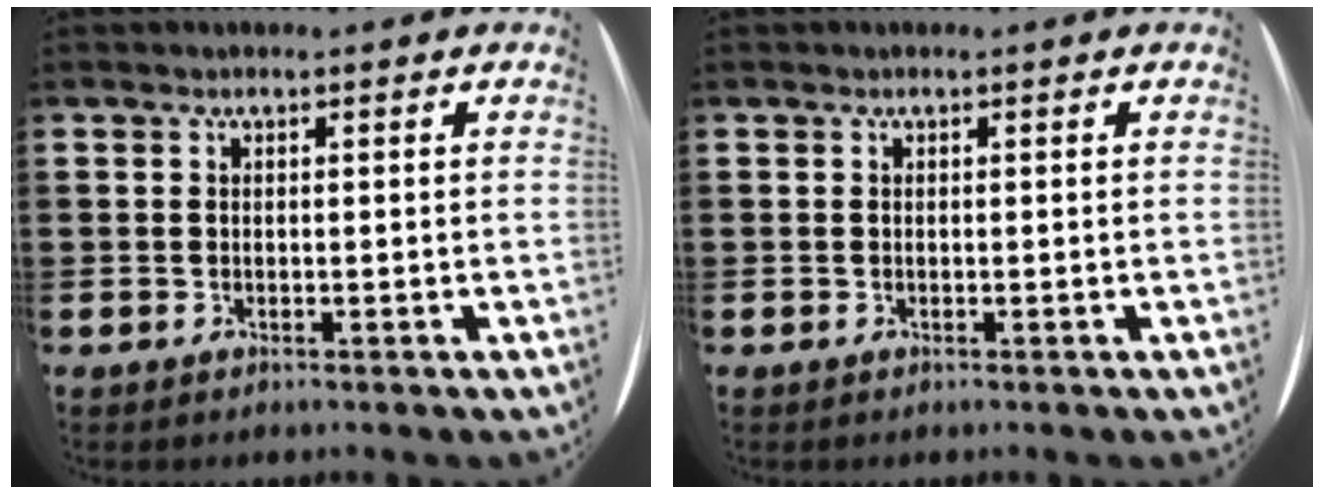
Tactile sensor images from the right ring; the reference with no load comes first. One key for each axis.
{"total": 0.0}